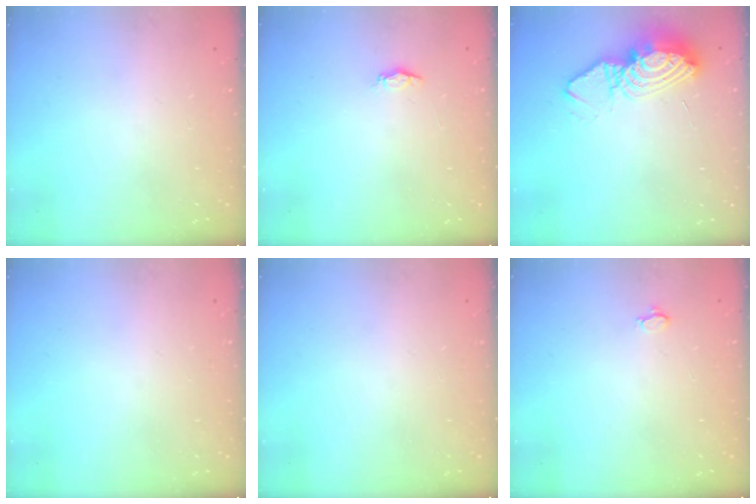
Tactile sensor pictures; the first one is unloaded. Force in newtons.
{"total": 2.2, "press": 2.1, "slide": 0.3}
{"total": 12.2, "press": 12.1, "slide": 0.9}
{"total": 0.0}
{"total": 0.0}
{"total": 2.8, "press": 2.8, "slide": 0.3}